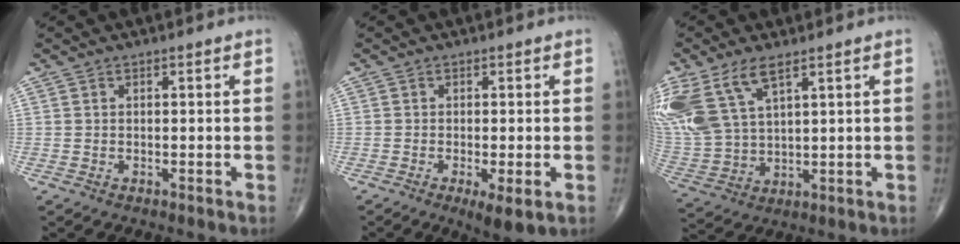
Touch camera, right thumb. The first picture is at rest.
{"total": 4.9, "force": [-1.8, 1.2, 4.4], "torque": [-0.073, -0.015, -0.028]}
{"total": 16.0, "force": [8.2, 7.9, 11.3], "torque": [-0.272, -0.013, 0.174]}